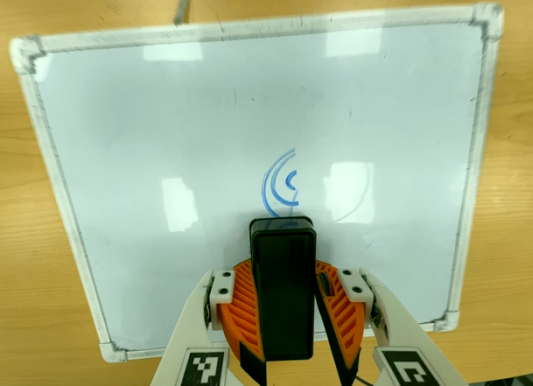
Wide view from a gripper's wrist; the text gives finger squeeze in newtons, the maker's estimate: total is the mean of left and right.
{"total": 9.4, "left": 9.6, "right": 9.2}